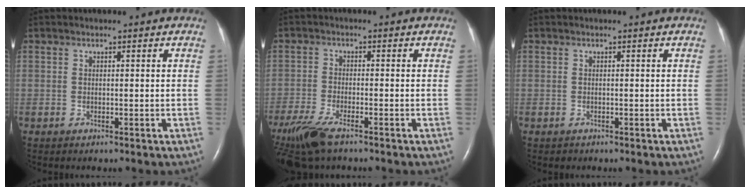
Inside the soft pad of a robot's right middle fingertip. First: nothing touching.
{"total": 9.9, "force": [-7.3, 2.4, 6.3], "torque": [-0.132, -0.024, -0.132]}
{"total": 0.0}